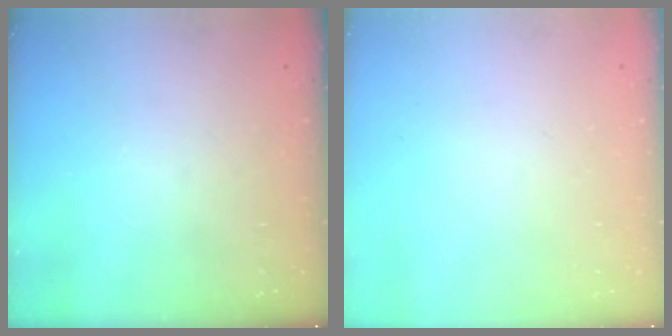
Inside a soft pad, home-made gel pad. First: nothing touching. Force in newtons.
{"total": 0.0}